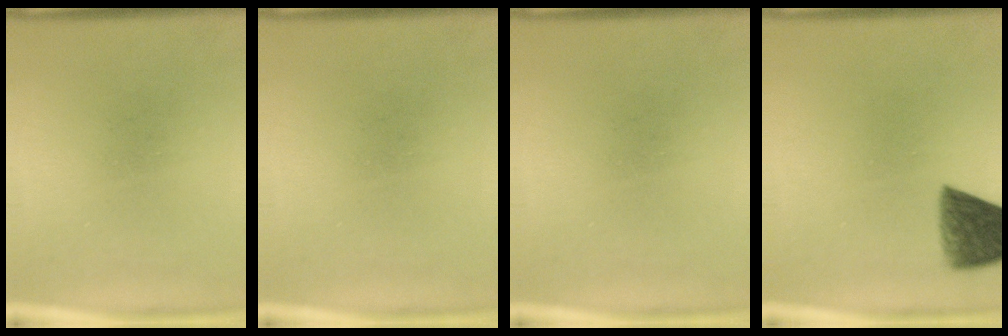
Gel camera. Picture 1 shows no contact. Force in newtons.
{"total": 0.0}
{"total": 0.0}
{"total": 7.9}